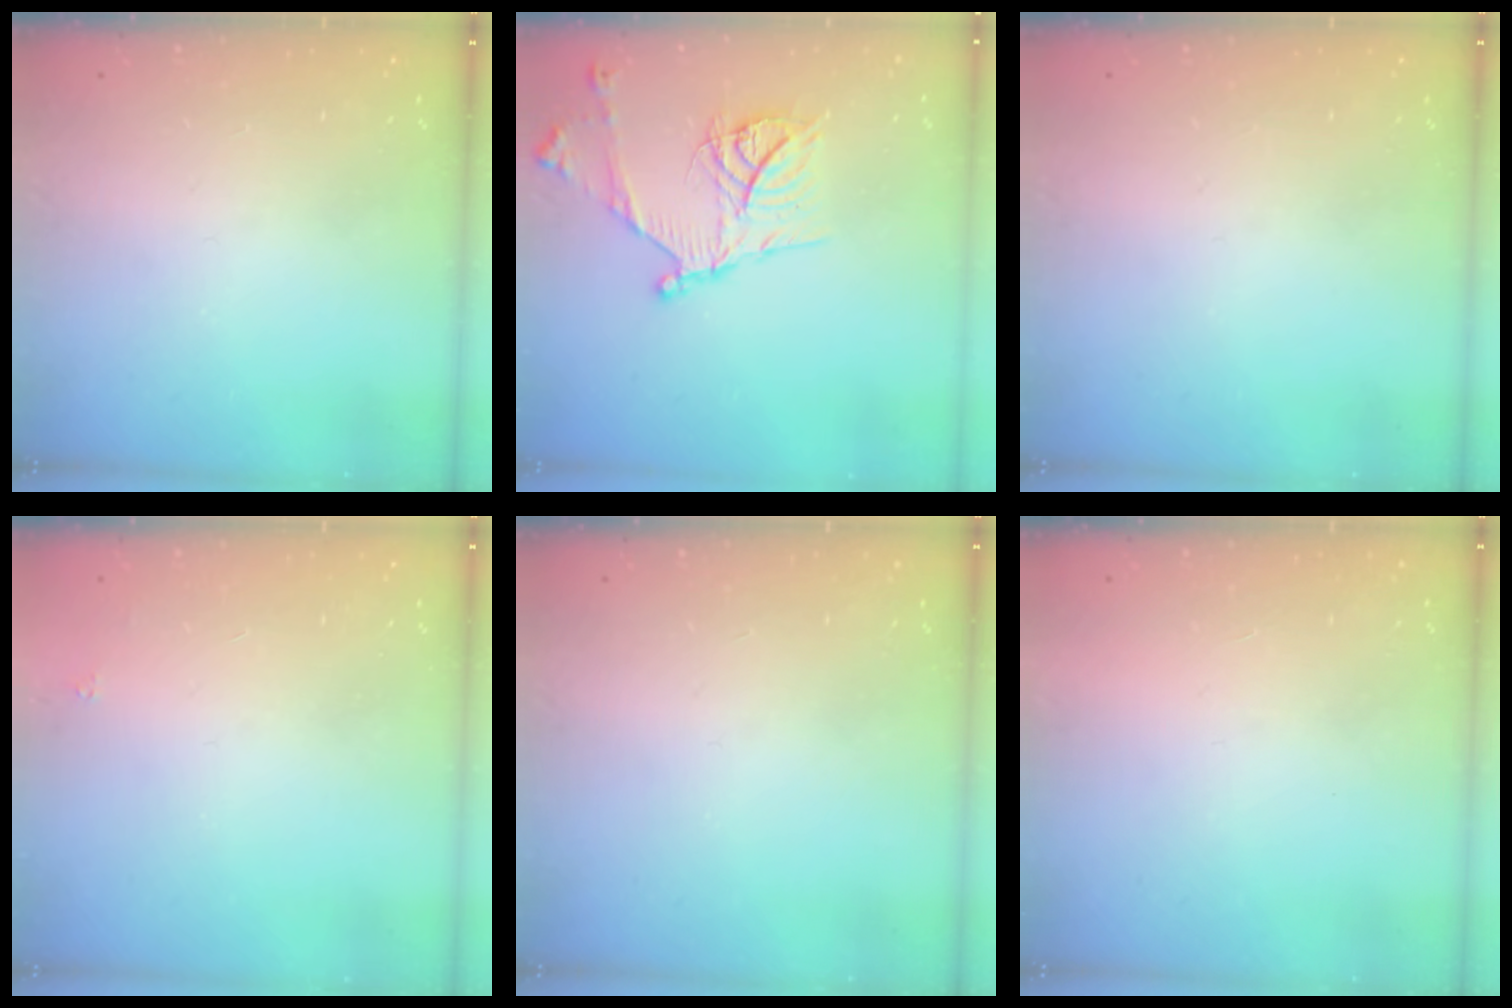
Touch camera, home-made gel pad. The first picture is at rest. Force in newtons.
{"total": 18.1, "press": 18.0, "slide": 1.7}
{"total": 0.0}
{"total": 1.6, "press": 1.5, "slide": 0.2}
{"total": 0.0}
{"total": 1.5, "press": 1.5, "slide": 0.1}